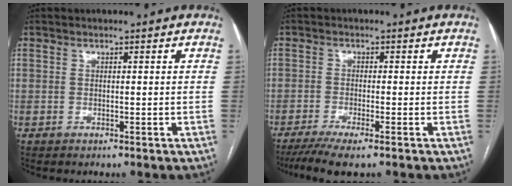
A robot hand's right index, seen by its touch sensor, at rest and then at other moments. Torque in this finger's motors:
{"motor_torque": [-0.07, -0.18, -0.01, 0.02]}